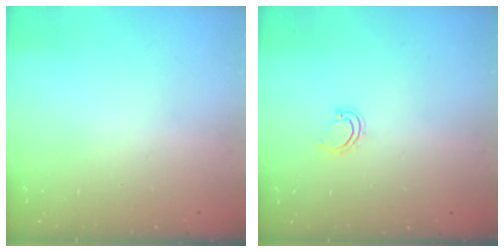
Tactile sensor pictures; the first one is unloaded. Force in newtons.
{"total": 3.3, "press": 3.3, "slide": 0.2}